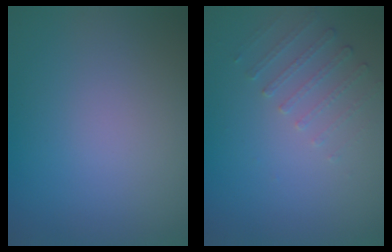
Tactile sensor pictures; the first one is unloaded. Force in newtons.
{"total": 1.5, "press": 1.0, "slide": 1.1}